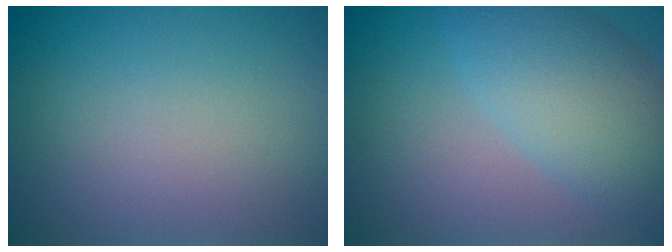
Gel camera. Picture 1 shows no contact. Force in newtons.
{"total": 6.5, "press": 6.5, "slide": 0.2}